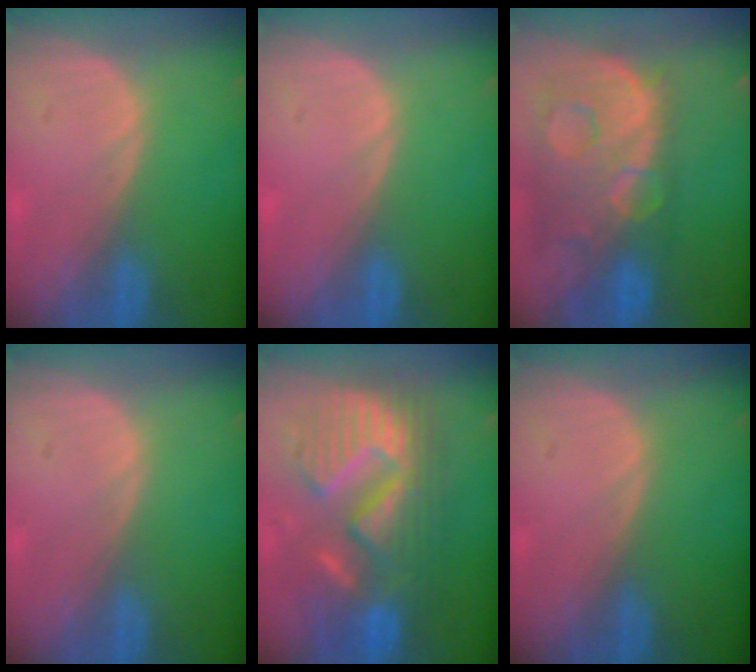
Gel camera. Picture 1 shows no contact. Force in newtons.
{"total": 0.0}
{"total": 13.8, "press": 11.2, "slide": 8.1}
{"total": 0.0}
{"total": 12.7, "press": 12.7, "slide": 1.3}
{"total": 0.0}